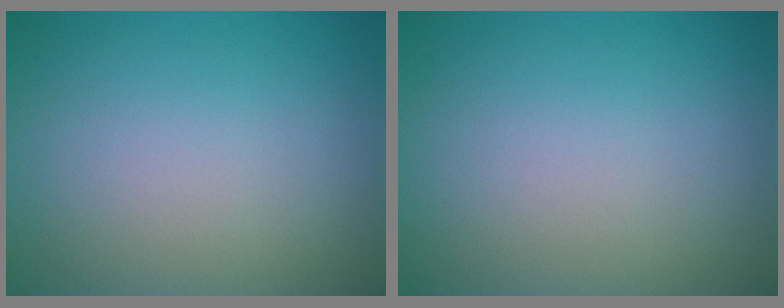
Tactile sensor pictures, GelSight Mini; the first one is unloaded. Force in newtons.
{"total": 0.0}